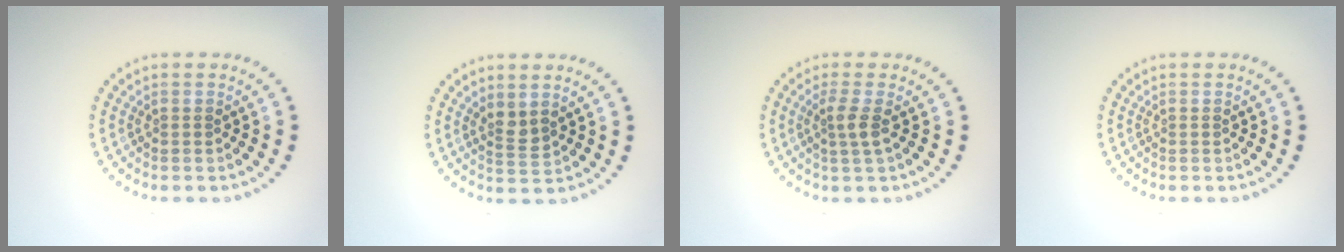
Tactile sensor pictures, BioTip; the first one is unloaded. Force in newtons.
{"total": 1.6, "press": 1.3, "slide": 1.0}
{"total": 1.8, "press": 1.4, "slide": 1.2}
{"total": 0.0}